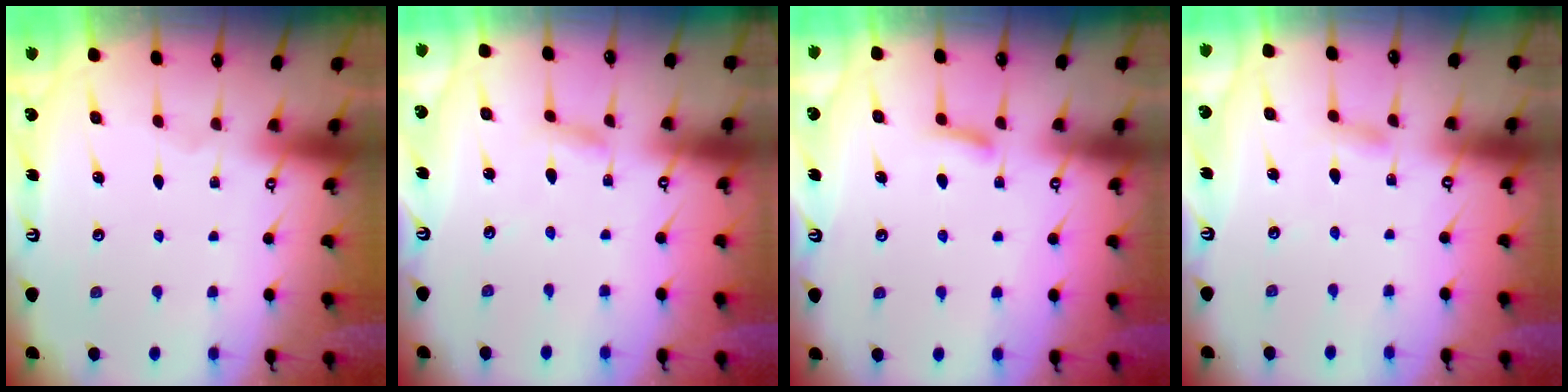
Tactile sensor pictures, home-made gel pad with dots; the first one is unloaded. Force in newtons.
{"total": 2.5, "press": 2.5, "slide": 0.2}
{"total": 5.4, "press": 5.3, "slide": 0.8}
{"total": 3.8, "press": 3.8, "slide": 0.4}